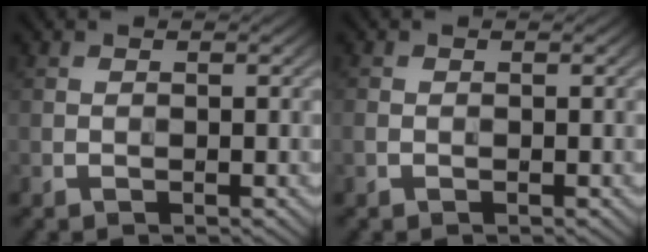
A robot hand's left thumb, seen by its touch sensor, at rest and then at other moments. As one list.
[{"total": 0.7, "force": [-0.2, 0.5, 0.4], "torque": [-0.011, -0.002, -0.006]}]